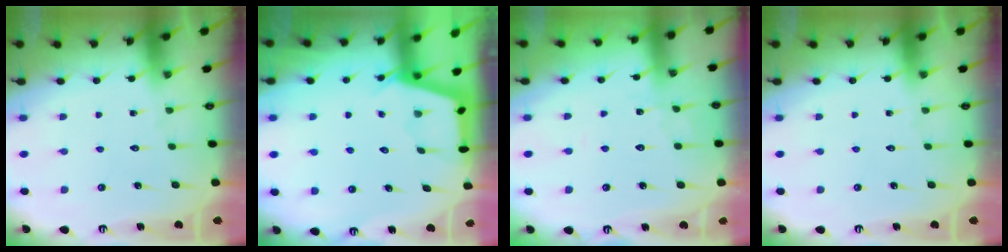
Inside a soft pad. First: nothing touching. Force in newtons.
{"total": 2.7, "press": 2.7, "slide": 0.4}
{"total": 2.7, "press": 2.7, "slide": 0.3}
{"total": 0.0}